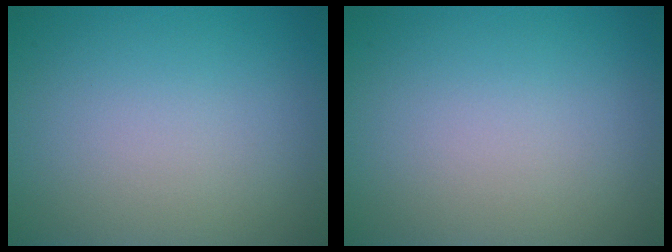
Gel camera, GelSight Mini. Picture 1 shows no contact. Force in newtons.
{"total": 0.0}